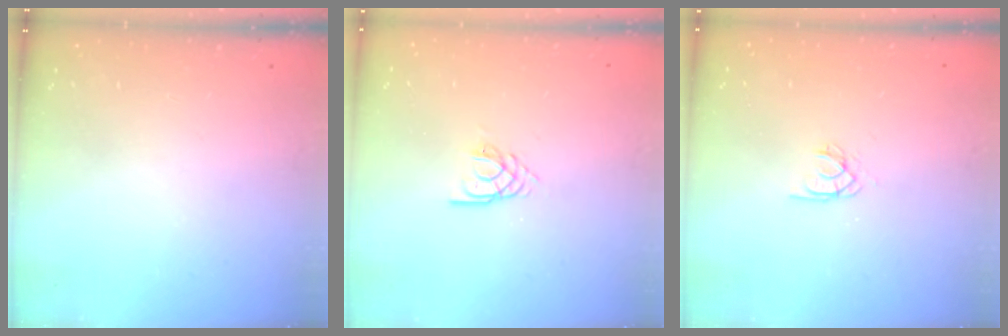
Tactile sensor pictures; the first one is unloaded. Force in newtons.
{"total": 2.6, "press": 2.6, "slide": 0.3}
{"total": 1.9, "press": 1.9, "slide": 0.2}